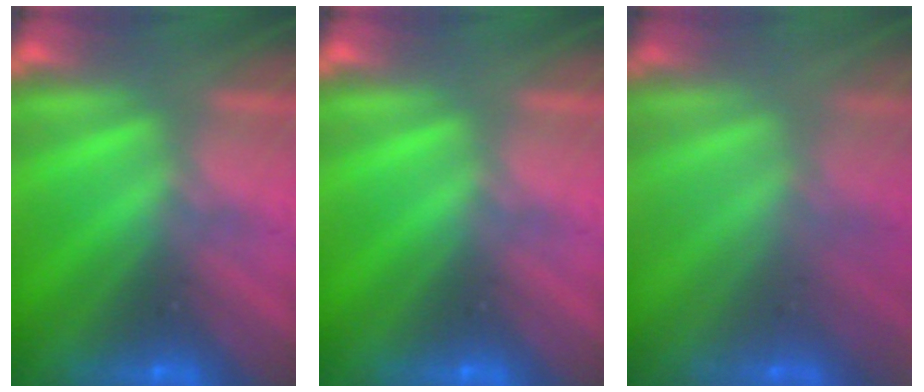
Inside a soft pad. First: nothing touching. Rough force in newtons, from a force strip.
{"total": 0.0}
{"total": 2.2}